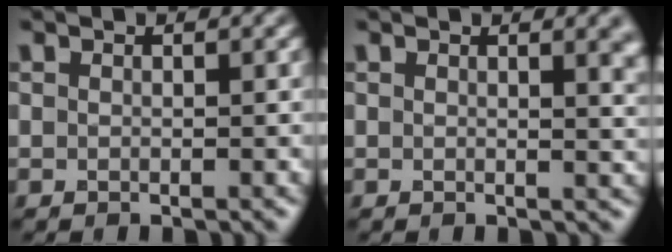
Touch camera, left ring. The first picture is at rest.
{"total": 2.9, "force": [1.2, 1.2, 2.4], "torque": [-0.014, 0.003, 0.013]}